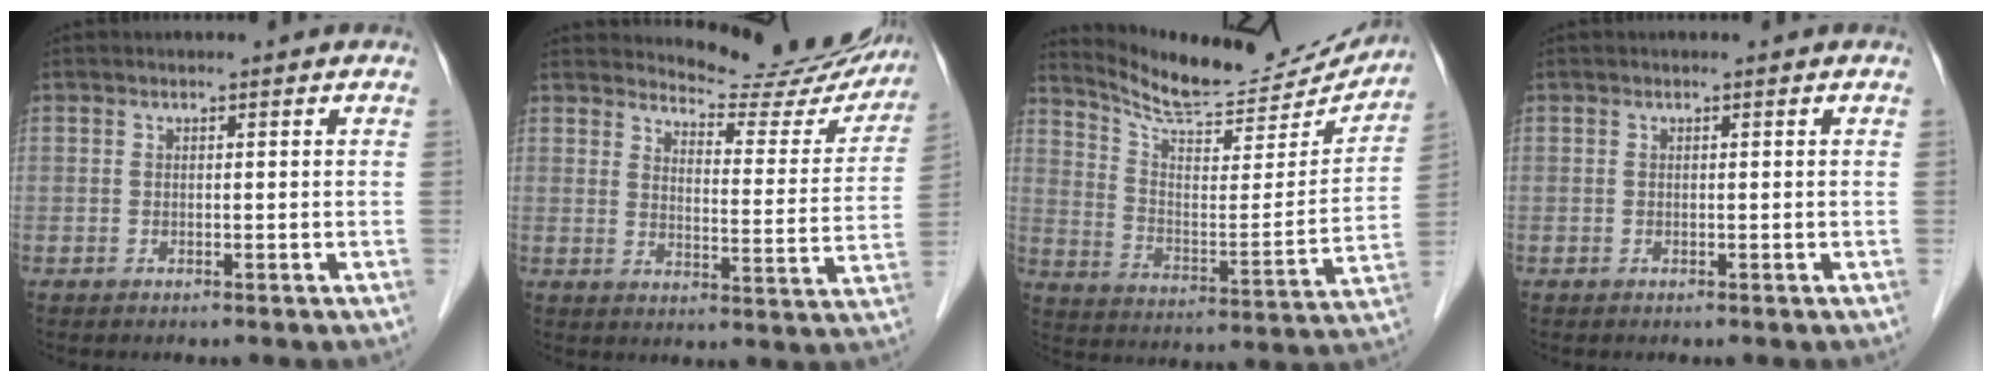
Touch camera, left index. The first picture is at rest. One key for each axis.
{"total": 15.9, "fx": 15.2, "fy": 3.2, "fz": 3.3, "tx": -0.029, "ty": -0.058, "tz": 0.169}
{"total": 19.5, "fx": 18.5, "fy": 3.2, "fz": 5.1, "tx": -0.087, "ty": -0.047, "tz": 0.266}
{"total": 0.0}